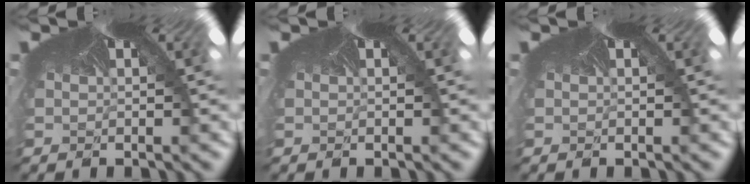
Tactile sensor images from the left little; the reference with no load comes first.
{"total": 0.0}
{"total": 0.0}